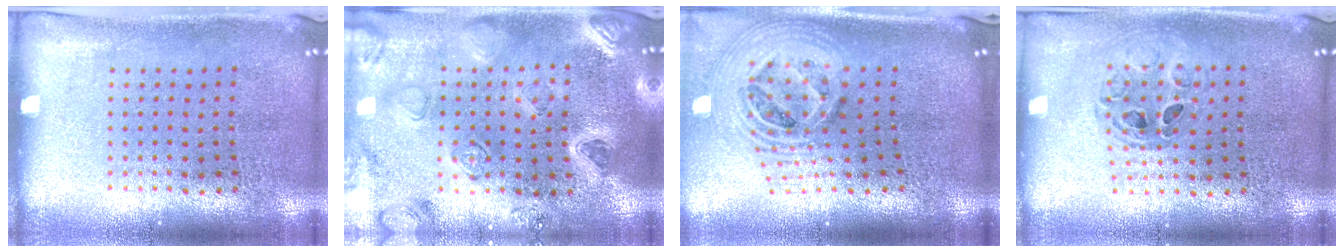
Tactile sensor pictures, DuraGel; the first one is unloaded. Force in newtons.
{"total": 2.3, "press": 2.2, "slide": 0.4}
{"total": 2.8, "press": 2.0, "slide": 1.9}
{"total": 0.8, "press": 0.7, "slide": 0.2}